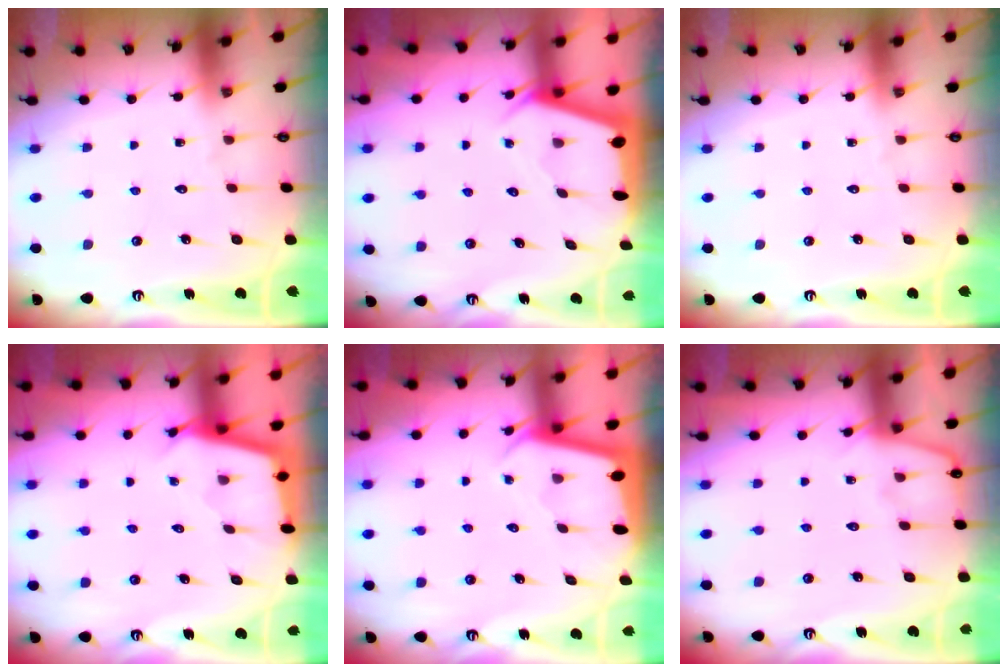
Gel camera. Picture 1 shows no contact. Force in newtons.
{"total": 2.4, "press": 2.4, "slide": 0.2}
{"total": 0.0}
{"total": 2.5, "press": 2.5, "slide": 0.2}
{"total": 1.9, "press": 1.9, "slide": 0.2}
{"total": 4.3, "press": 4.2, "slide": 0.5}